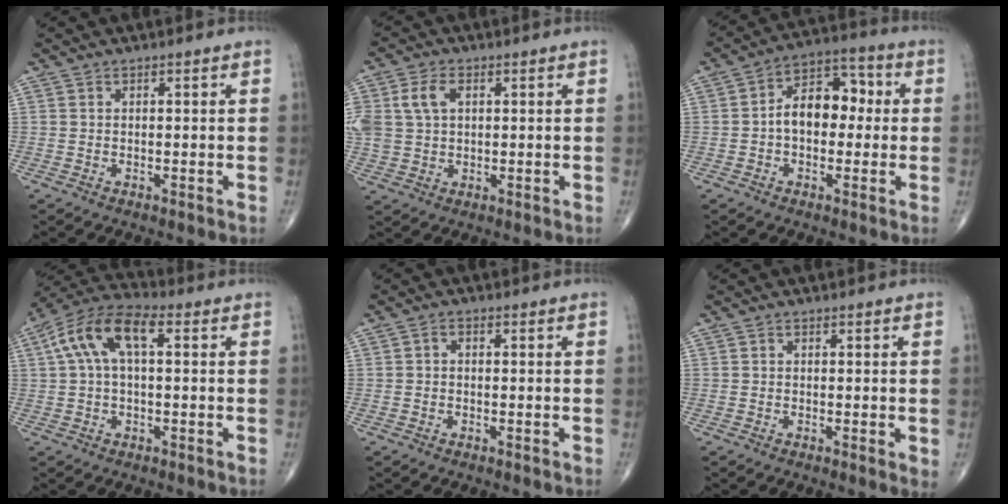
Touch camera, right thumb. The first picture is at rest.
{"total": 8.8, "force": [2.2, 6.0, 6.0], "torque": [-0.136, 0.009, 0.048]}
{"total": 10.7, "force": [-0.1, 7.1, 8.0], "torque": [-0.099, 0.036, -0.013]}
{"total": 11.6, "force": [2.7, 5.5, 9.8], "torque": [-0.199, 0.041, 0.042]}
{"total": 1.3, "force": [-0.1, 0.9, 0.8], "torque": [-0.009, 0.006, -0.005]}
{"total": 1.5, "force": [-0.1, 0.5, 1.5], "torque": [-0.022, -0.006, -0.005]}